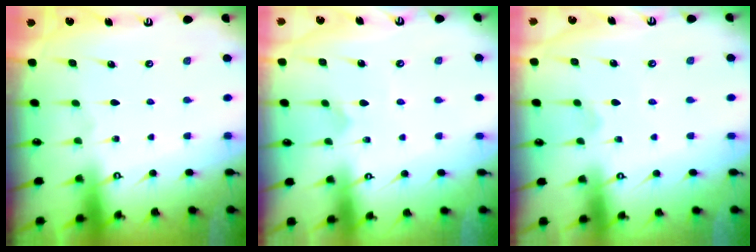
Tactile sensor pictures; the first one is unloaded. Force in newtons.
{"total": 3.1, "press": 3.1, "slide": 0.2}
{"total": 1.0, "press": 1.0, "slide": 0.3}